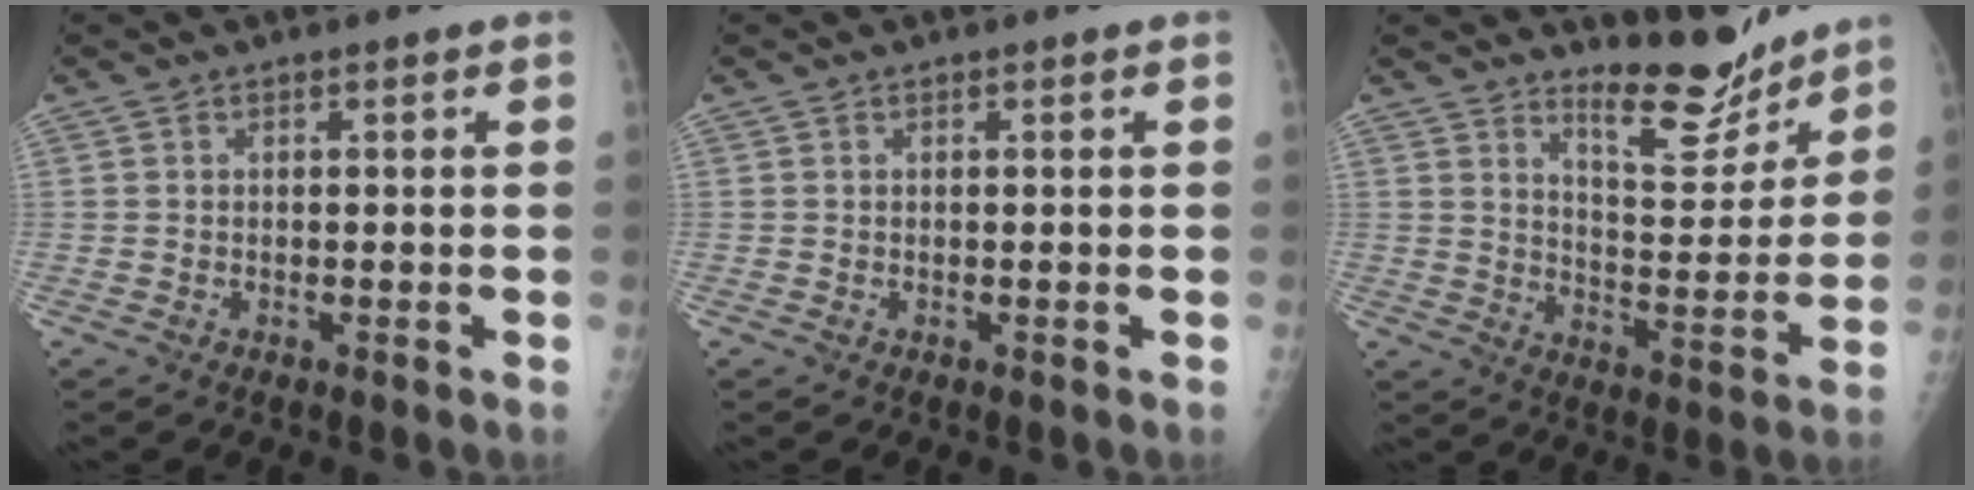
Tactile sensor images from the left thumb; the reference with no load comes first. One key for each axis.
{"total": 0.0}
{"total": 10.4, "fx": 9.2, "fy": 2.7, "fz": 3.8, "tx": -0.029, "ty": -0.083, "tz": 0.157}